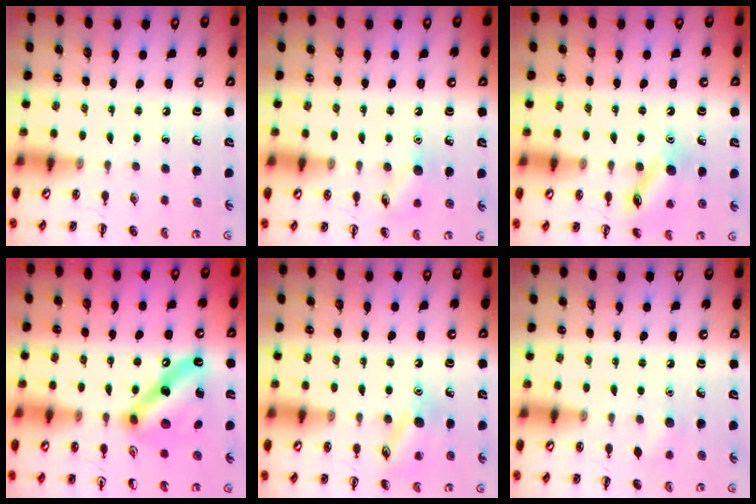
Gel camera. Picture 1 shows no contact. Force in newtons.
{"total": 8.1, "press": 8.1, "slide": 0.5}
{"total": 12.1, "press": 12.0, "slide": 0.6}
{"total": 11.0, "press": 11.0, "slide": 0.0}
{"total": 12.1, "press": 12.1, "slide": 1.0}
{"total": 5.6, "press": 5.5, "slide": 1.4}